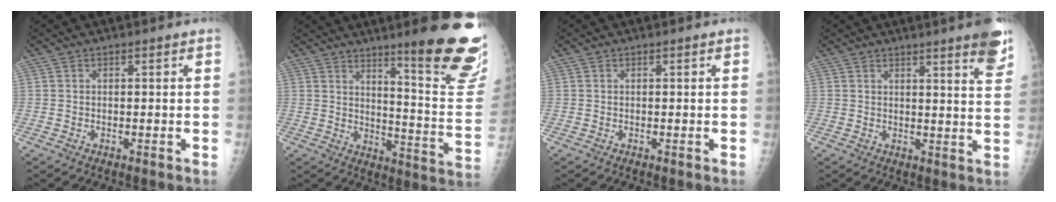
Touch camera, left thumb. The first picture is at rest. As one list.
[{"total": 20.9, "force": [13.4, 2.7, 15.8], "torque": [-0.173, -0.094, 0.184]}, {"total": 0.0}, {"total": 7.7, "force": [5.1, 0.6, 5.8], "torque": [-0.060, -0.028, 0.056]}]